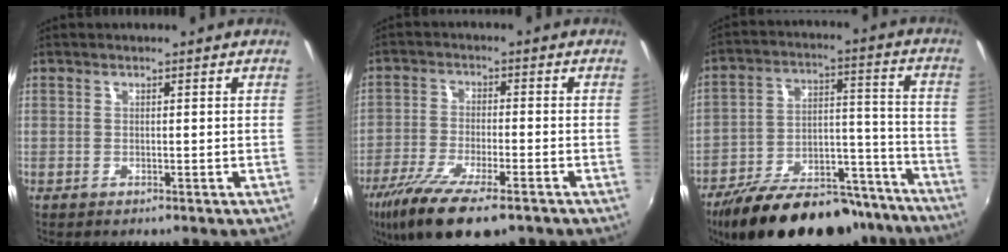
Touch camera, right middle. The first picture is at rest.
{"total": 13.9, "force": [-9.4, 3.8, 9.5], "torque": [-0.201, -0.045, -0.170]}
{"total": 27.1, "force": [-21.2, 11.1, 12.6], "torque": [-0.220, 0.024, -0.286]}